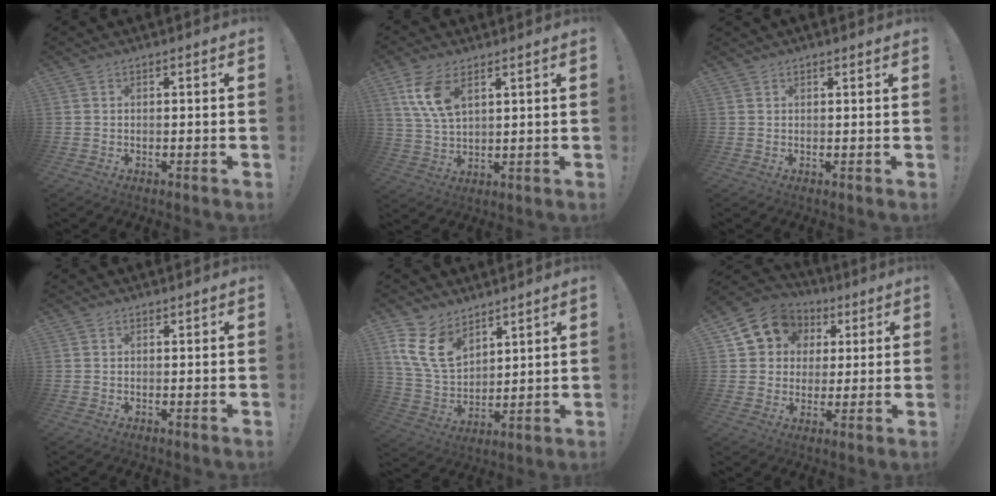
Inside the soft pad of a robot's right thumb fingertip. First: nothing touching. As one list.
[{"total": 9.7, "force": [5.1, 4.8, 6.7], "torque": [-0.139, -0.017, 0.094]}, {"total": 0.7, "force": [0.6, 0.0, 0.3], "torque": [0.003, -0.004, 0.010]}, {"total": 0.8, "force": [0.6, 0.4, 0.1], "torque": [0.000, -0.002, 0.012]}, {"total": 13.7, "force": [8.0, 8.2, 7.5], "torque": [-0.162, -0.044, 0.161]}, {"total": 13.1, "force": [5.4, 10.9, 4.8], "torque": [-0.069, -0.025, 0.111]}]